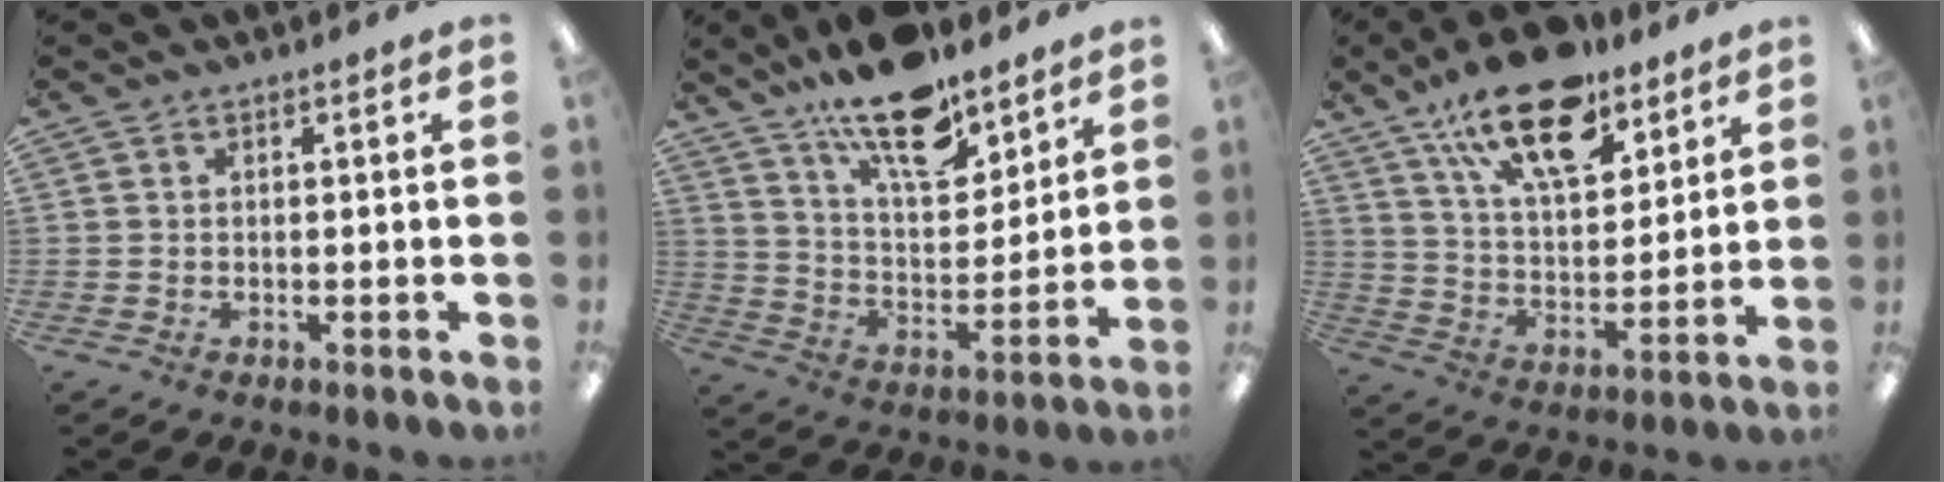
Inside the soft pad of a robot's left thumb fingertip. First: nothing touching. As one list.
[{"total": 17.3, "force": [13.1, 6.6, 9.2], "torque": [-0.150, -0.079, 0.225]}, {"total": 19.2, "force": [13.0, 8.4, 11.3], "torque": [-0.183, -0.062, 0.224]}]